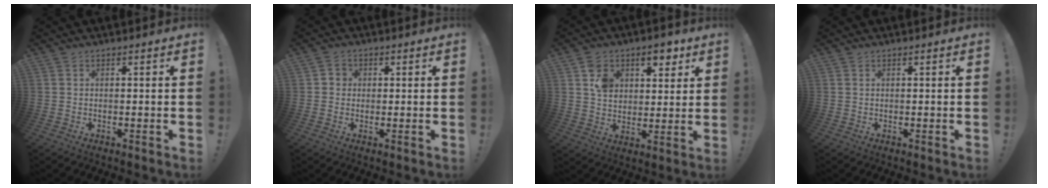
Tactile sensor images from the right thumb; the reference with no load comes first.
{"total": 2.5, "force": [-0.5, 2.3, 0.8], "torque": [-0.014, 0.009, -0.009]}
{"total": 9.4, "force": [5.1, 7.3, 3.1], "torque": [-0.043, -0.026, 0.096]}
{"total": 0.0}